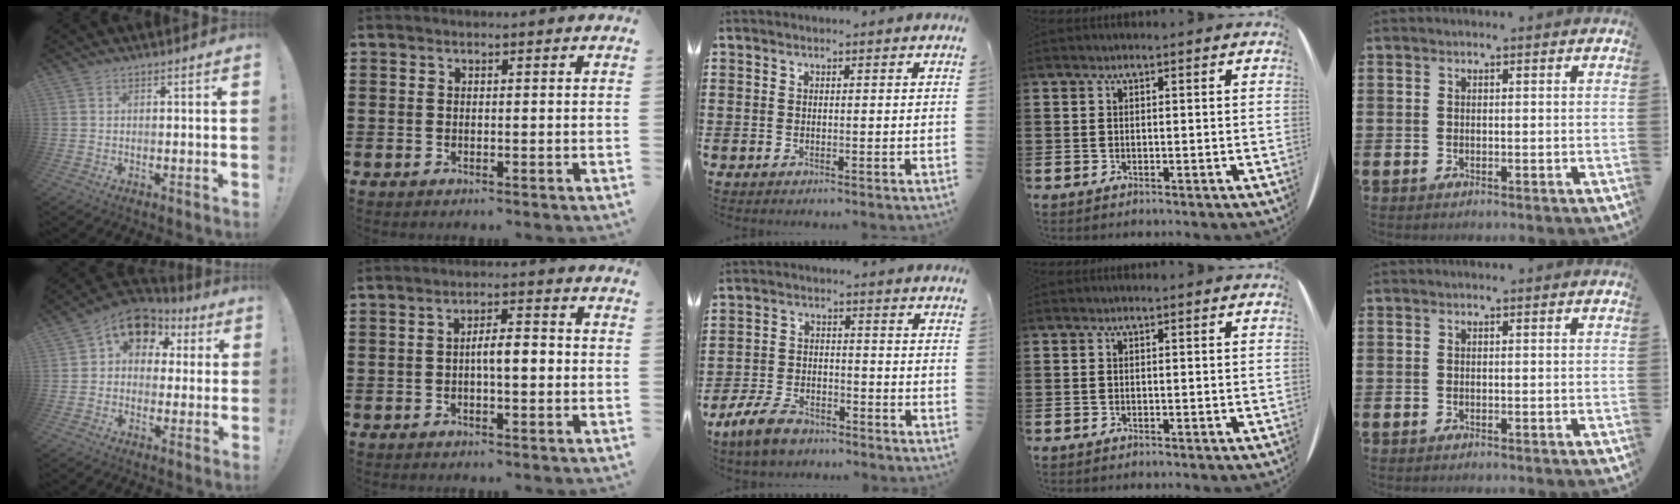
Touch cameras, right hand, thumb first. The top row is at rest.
{"thumb": {"total": 11.6, "force": [5.2, 8.5, 5.8], "torque": [-0.082, -0.022, 0.100]}, "index": {"total": 4.0, "force": [-0.7, 1.0, 3.8], "torque": [-0.067, 0.008, -0.015]}, "middle": {"total": 6.3, "force": [-5.1, 2.3, 2.9], "torque": [-0.073, 0.003, -0.102]}}